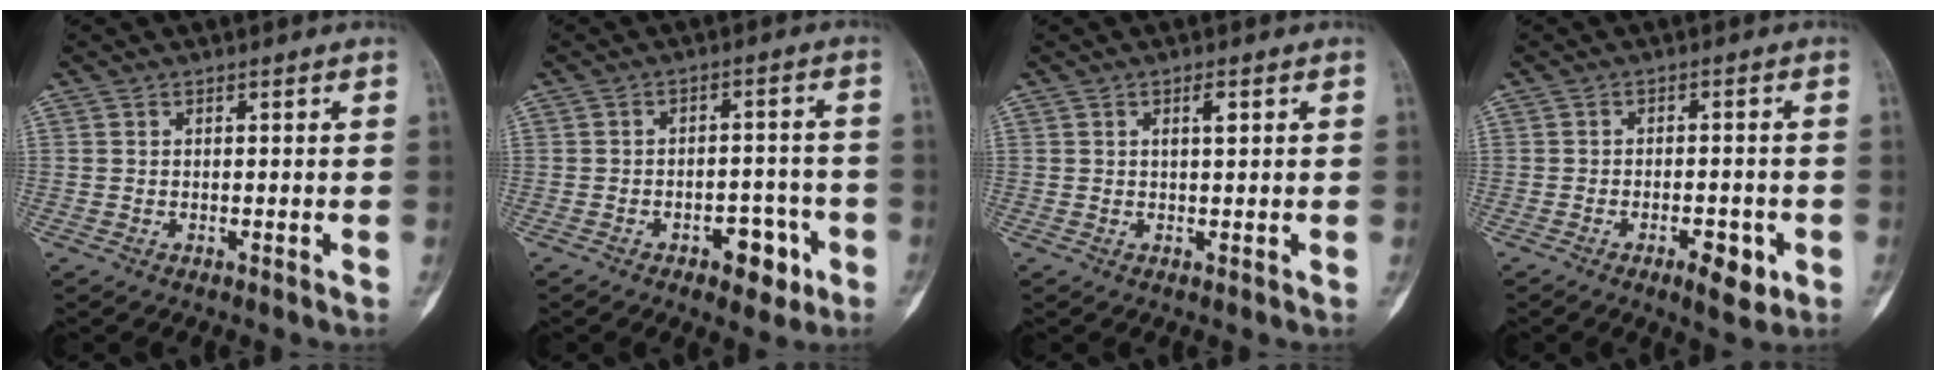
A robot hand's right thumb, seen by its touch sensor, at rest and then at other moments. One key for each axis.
{"total": 6.8, "fx": -3.5, "fy": 3.8, "fz": 4.5, "tx": -0.035, "ty": 0.031, "tz": -0.045}
{"total": 1.9, "fx": 0.7, "fy": 0.5, "fz": 1.7, "tx": -0.025, "ty": 0.001, "tz": 0.011}
{"total": 5.7, "fx": -2.6, "fy": 2.2, "fz": 4.6, "tx": -0.057, "ty": 0.008, "tz": -0.033}